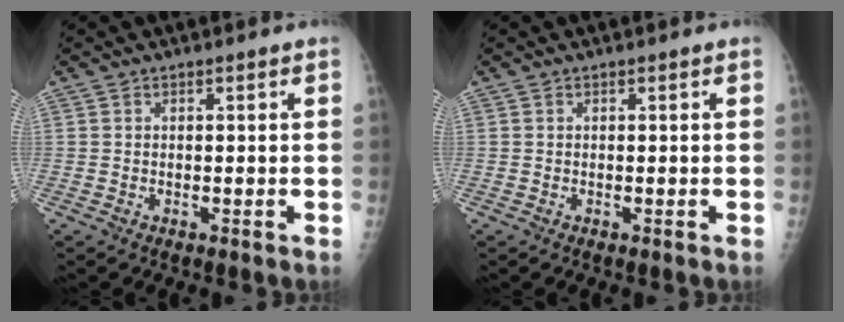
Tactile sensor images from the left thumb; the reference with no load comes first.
{"total": 0.0}